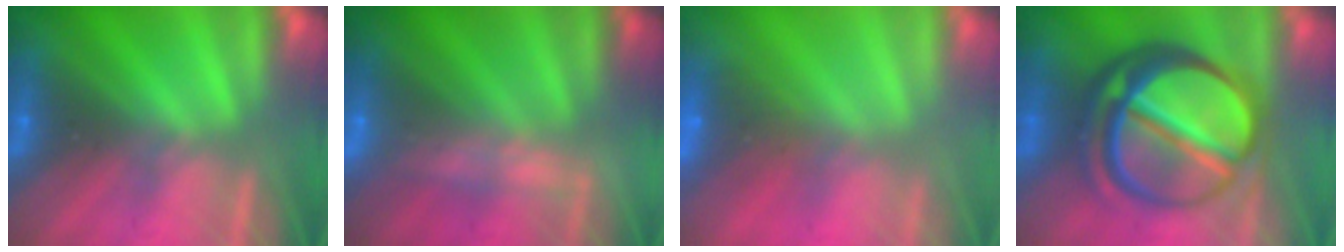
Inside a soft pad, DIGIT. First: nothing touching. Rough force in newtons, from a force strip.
{"total": 2.3}
{"total": 7.8}
{"total": 7.5}